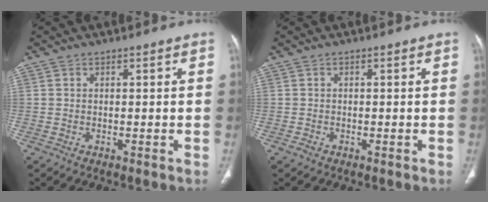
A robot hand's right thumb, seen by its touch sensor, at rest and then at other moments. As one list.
[{"total": 0.8, "force": [-0.5, 0.6, 0.3], "torque": [-0.005, 0.001, -0.010]}]